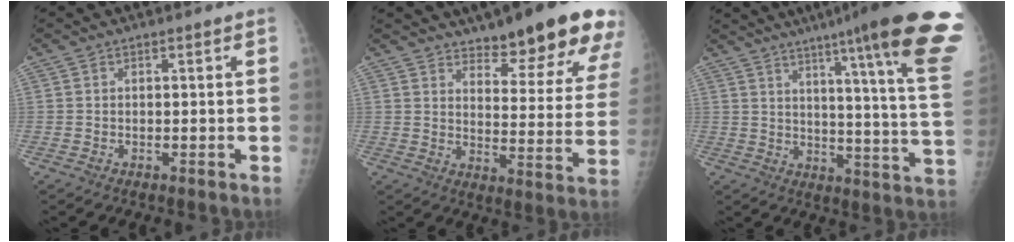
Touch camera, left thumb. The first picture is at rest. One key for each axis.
{"total": 19.4, "fx": 14.1, "fy": 5.1, "fz": 12.3, "tx": -0.125, "ty": -0.086, "tz": 0.185}
{"total": 27.1, "fx": 17.5, "fy": 1.2, "fz": 20.6, "tx": -0.236, "ty": -0.091, "tz": 0.226}